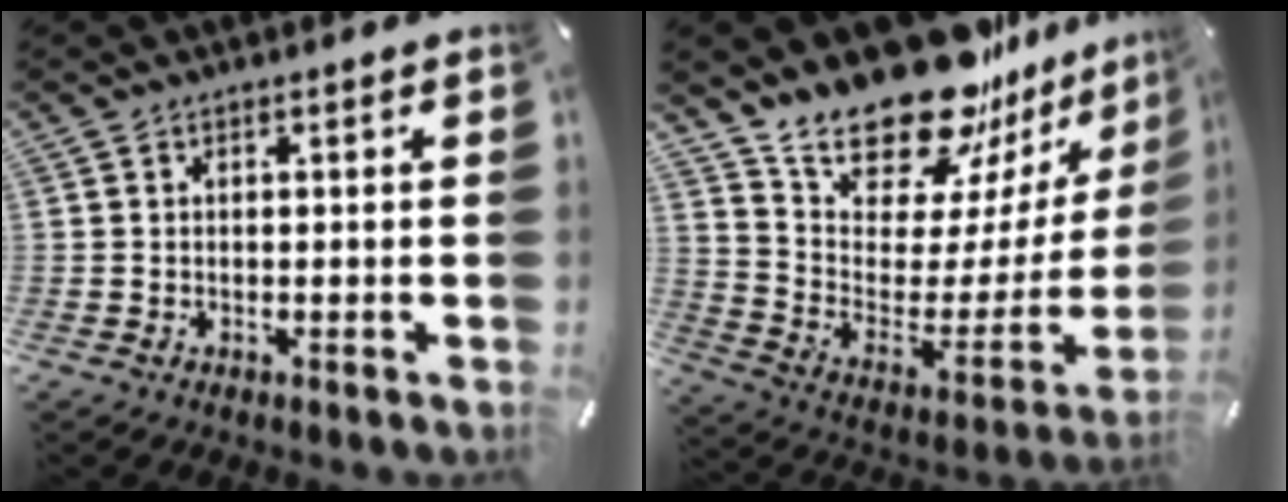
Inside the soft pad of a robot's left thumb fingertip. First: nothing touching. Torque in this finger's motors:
{"motor_torque": [2.20, -1.04, 1.43, -1.34, 0.27]}